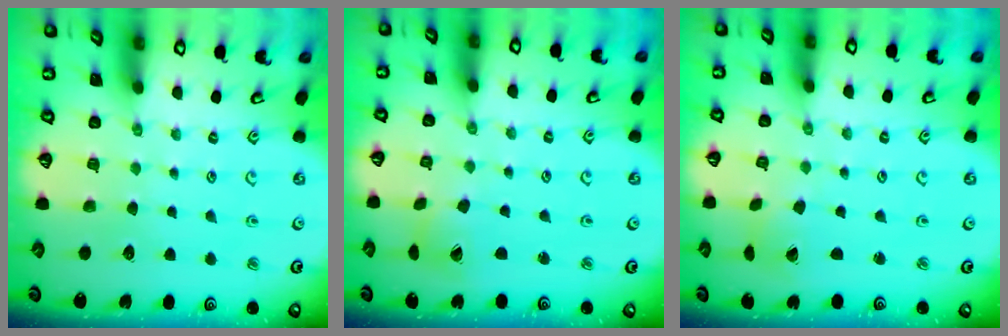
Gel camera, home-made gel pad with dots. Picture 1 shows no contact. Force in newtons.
{"total": 5.9, "press": 5.9, "slide": 0.3}
{"total": 1.2, "press": 1.2, "slide": 0.2}